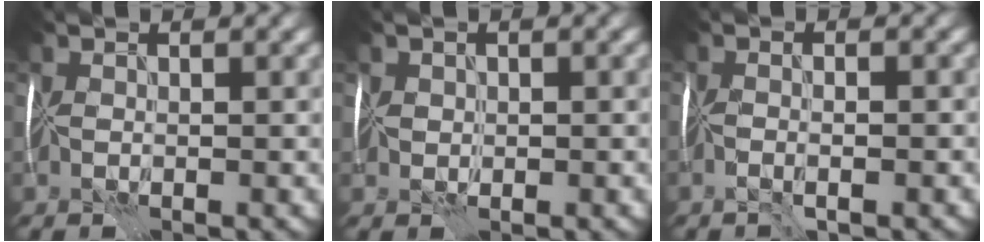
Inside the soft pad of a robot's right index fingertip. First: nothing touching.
{"total": 0.6, "force": [0.3, 0.5, -0.1], "torque": [0.007, 0.007, 0.005]}
{"total": 1.3, "force": [-1.0, -0.6, 0.6], "torque": [0.003, 0.005, -0.018]}